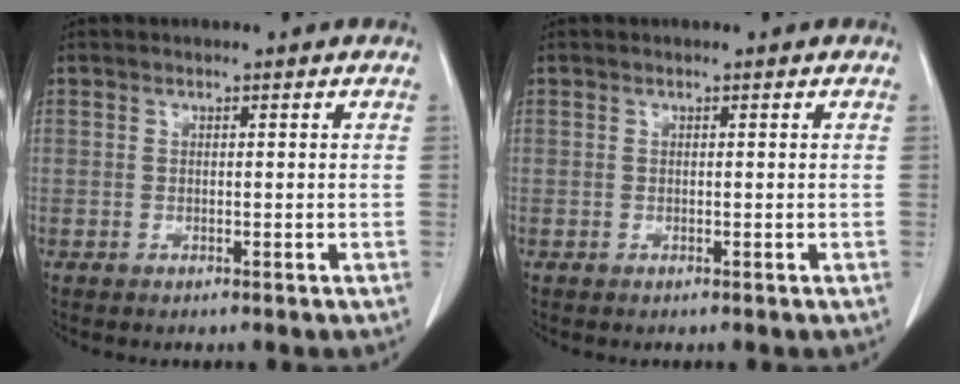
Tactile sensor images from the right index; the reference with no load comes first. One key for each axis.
{"total": 0.0}